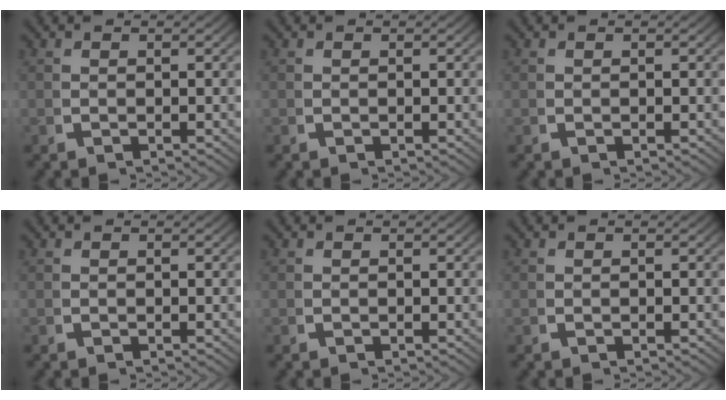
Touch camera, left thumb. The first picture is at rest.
{"total": 0.0}
{"total": 0.0}
{"total": 0.0}
{"total": 0.6, "force": [0.3, -0.5, -0.2], "torque": [0.006, -0.001, 0.007]}
{"total": 0.0}